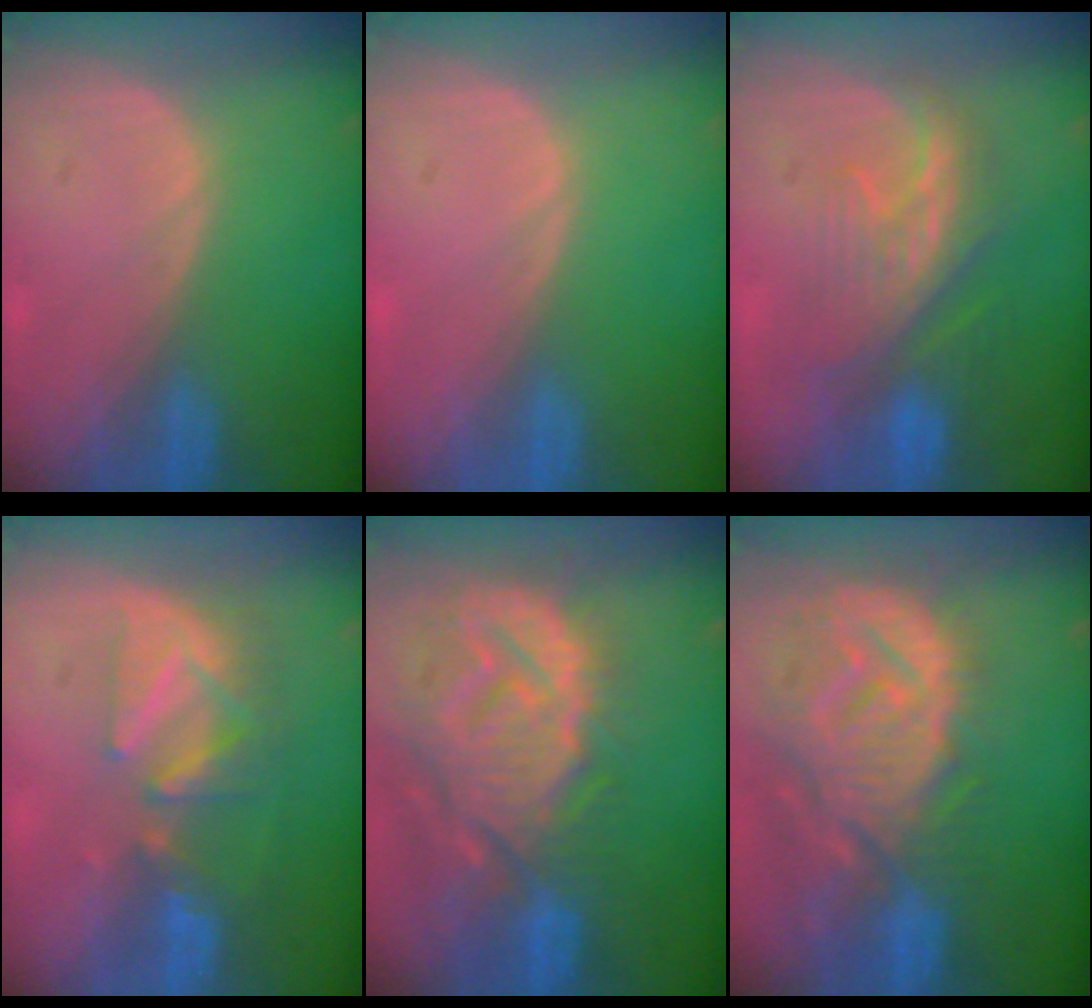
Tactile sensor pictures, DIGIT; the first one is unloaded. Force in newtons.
{"total": 0.0}
{"total": 8.3, "press": 8.1, "slide": 1.9}
{"total": 8.2, "press": 7.4, "slide": 3.5}
{"total": 14.4, "press": 12.4, "slide": 7.3}
{"total": 13.8, "press": 12.0, "slide": 6.9}